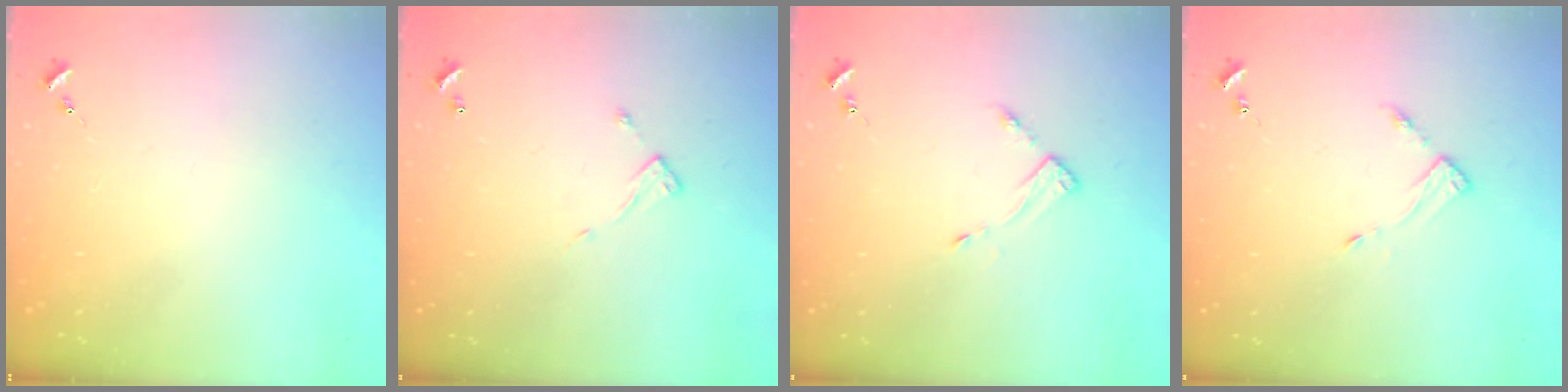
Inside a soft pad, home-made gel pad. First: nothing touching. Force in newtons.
{"total": 4.7, "press": 4.7, "slide": 0.3}
{"total": 3.4, "press": 3.4, "slide": 0.4}
{"total": 3.5, "press": 3.5, "slide": 0.4}